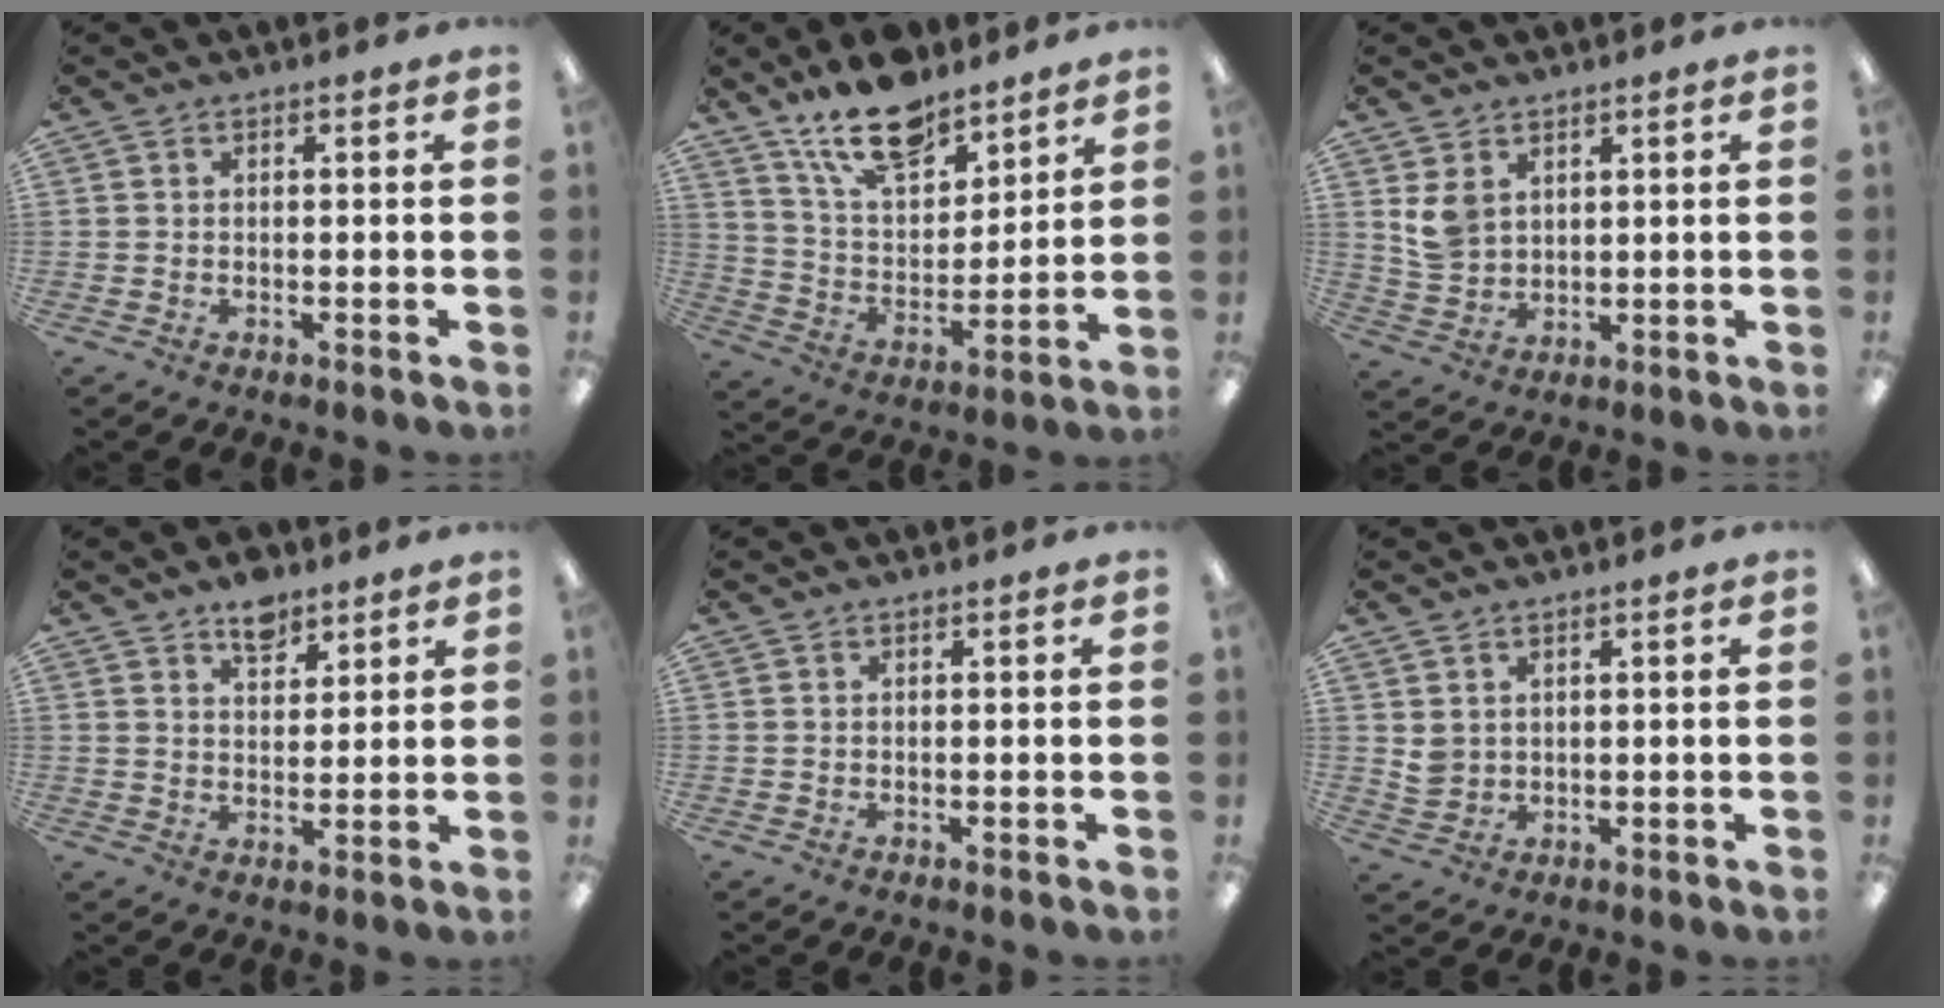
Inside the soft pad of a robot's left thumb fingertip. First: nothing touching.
{"total": 16.1, "force": [12.3, 7.0, 7.5], "torque": [-0.129, -0.069, 0.221]}
{"total": 5.6, "force": [3.1, 4.0, 2.3], "torque": [-0.046, -0.003, 0.061]}
{"total": 6.2, "force": [4.9, 3.1, 2.2], "torque": [-0.016, -0.031, 0.084]}
{"total": 0.0}
{"total": 3.2, "force": [1.9, 2.5, 0.8], "torque": [-0.014, -0.007, 0.036]}